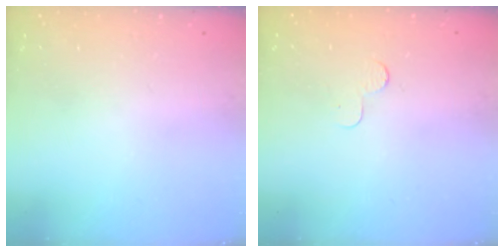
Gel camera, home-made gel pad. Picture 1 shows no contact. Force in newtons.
{"total": 2.3, "press": 2.3, "slide": 0.2}